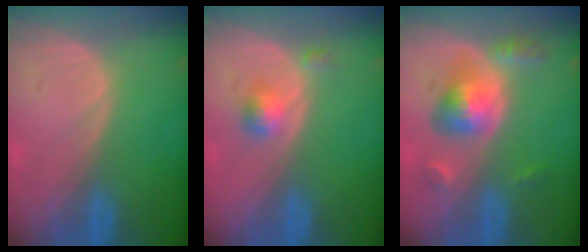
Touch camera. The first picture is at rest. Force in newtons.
{"total": 2.6, "press": 2.4, "slide": 1.1}
{"total": 6.3, "press": 5.7, "slide": 2.5}